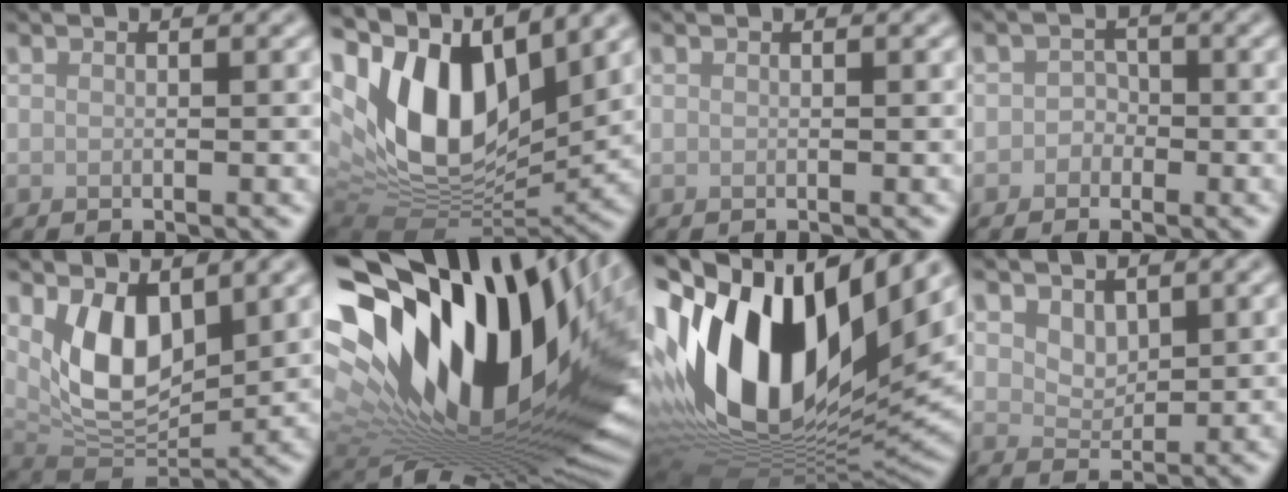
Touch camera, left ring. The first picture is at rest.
{"total": 15.0, "force": [4.6, 8.9, 11.2], "torque": [-0.214, 0.008, 0.088]}
{"total": 0.0}
{"total": 1.5, "force": [-0.5, 1.4, 0.3], "torque": [0.013, 0.002, -0.015]}
{"total": 7.1, "force": [2.3, 3.9, 5.4], "torque": [-0.100, -0.020, 0.048]}
{"total": 20.6, "force": [7.5, 10.8, 15.9], "torque": [-0.285, 0.013, 0.137]}
{"total": 17.8, "force": [3.9, 9.9, 14.2], "torque": [-0.280, 0.002, 0.069]}
{"total": 2.1, "force": [1.4, 1.2, 1.0], "torque": [-0.020, -0.008, 0.028]}